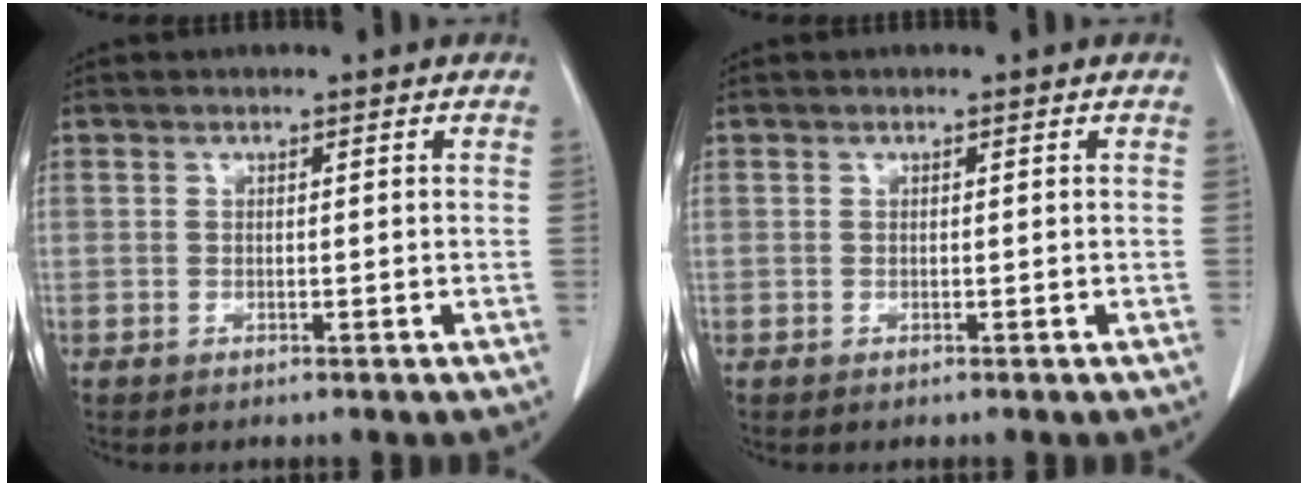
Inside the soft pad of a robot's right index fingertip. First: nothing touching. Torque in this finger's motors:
{"motor_torque": [0.00, 0.00, 0.00, -0.01]}